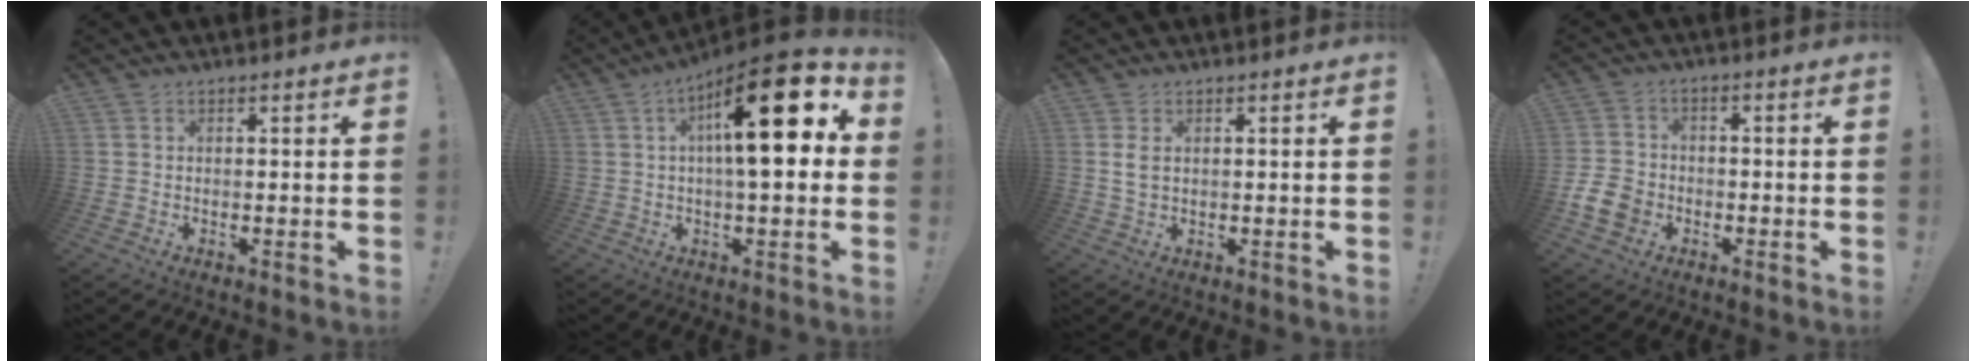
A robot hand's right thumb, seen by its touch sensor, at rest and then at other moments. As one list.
[{"total": 21.0, "force": [5.2, 5.8, 19.5], "torque": [-0.289, -0.027, 0.067]}, {"total": 2.9, "force": [0.9, 1.6, 2.3], "torque": [-0.046, -0.002, 0.013]}, {"total": 8.3, "force": [-3.8, 6.4, 3.7], "torque": [-0.079, 0.025, -0.070]}]